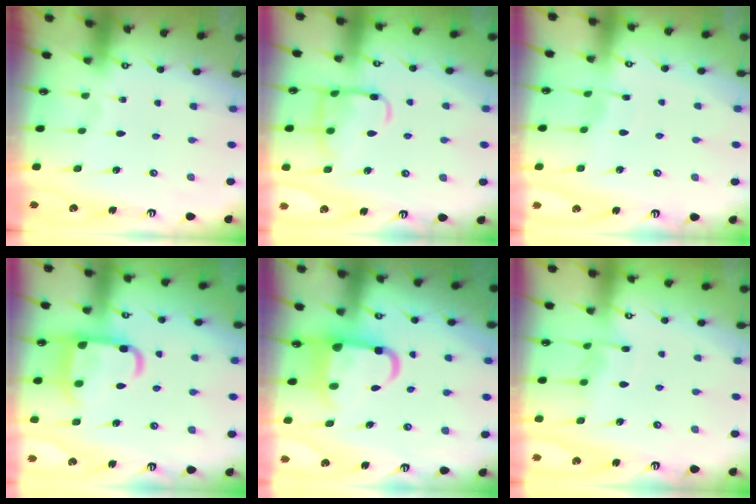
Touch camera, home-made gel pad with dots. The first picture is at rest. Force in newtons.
{"total": 12.9, "press": 12.9, "slide": 1.0}
{"total": 4.6, "press": 4.6, "slide": 0.4}
{"total": 14.6, "press": 14.5, "slide": 1.4}
{"total": 9.9, "press": 9.7, "slide": 1.7}
{"total": 6.6, "press": 6.6, "slide": 0.8}